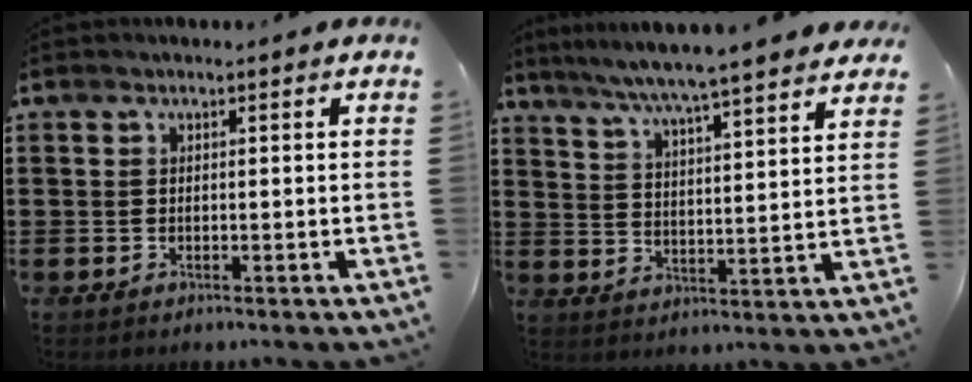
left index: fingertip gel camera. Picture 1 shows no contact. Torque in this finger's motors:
{"motor_torque": [2.13, -0.01, 1.05, 0.21]}